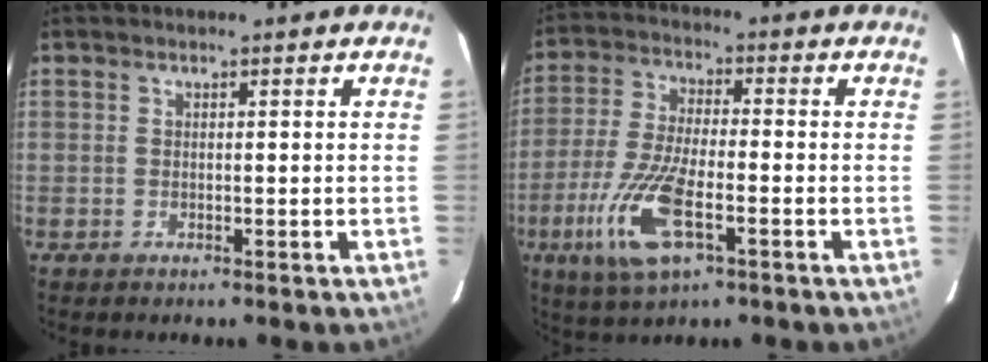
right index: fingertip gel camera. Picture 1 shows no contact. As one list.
[{"total": 13.5, "force": [-5.6, 4.5, 11.4], "torque": [-0.252, -0.018, -0.108]}]